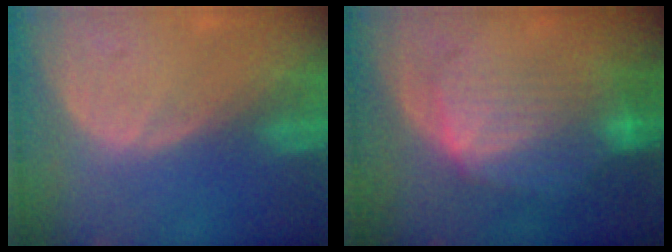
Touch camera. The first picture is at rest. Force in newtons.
{"total": 7.8, "press": 7.5, "slide": 2.2}